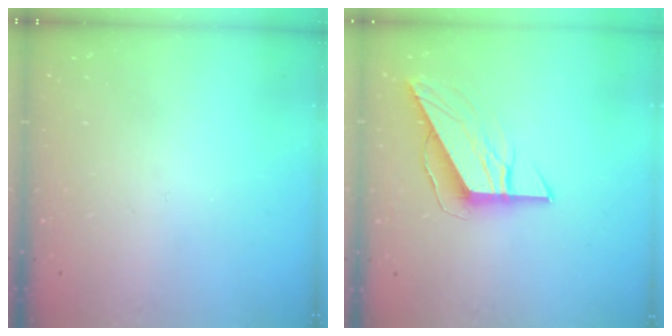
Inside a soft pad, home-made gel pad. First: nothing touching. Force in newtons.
{"total": 11.1, "press": 11.0, "slide": 1.2}